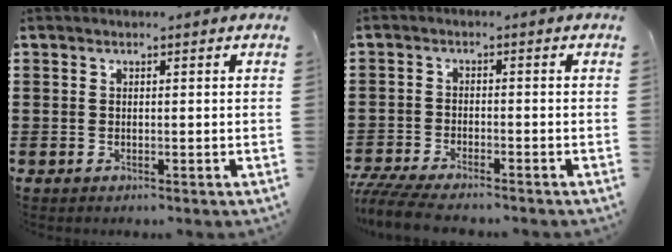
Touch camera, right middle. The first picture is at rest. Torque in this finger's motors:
{"motor_torque": [1.04, -0.20, 0.43, 0.21]}